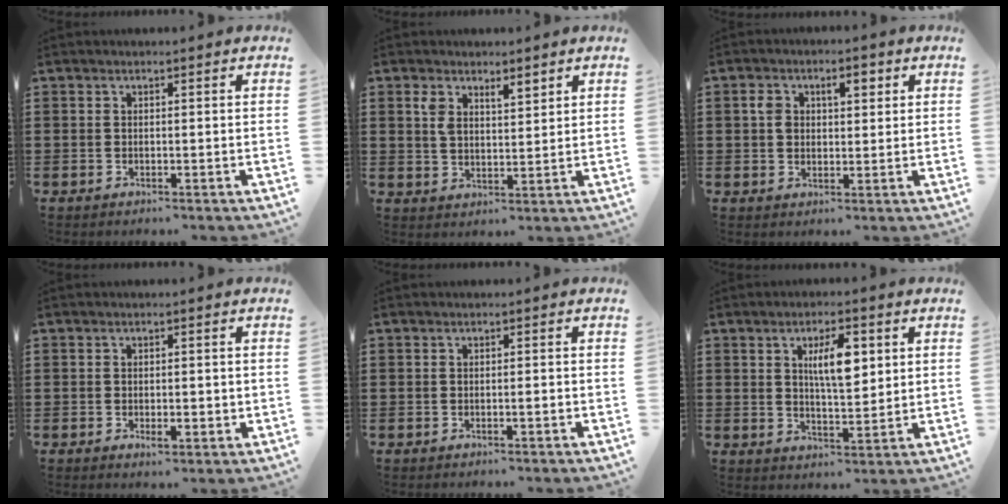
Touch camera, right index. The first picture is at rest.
{"total": 3.6, "force": [2.5, 1.5, 2.1], "torque": [-0.049, 0.006, 0.046]}
{"total": 4.1, "force": [1.1, 2.7, 2.9], "torque": [-0.058, 0.012, 0.013]}
{"total": 2.1, "force": [-0.5, 0.9, 1.8], "torque": [-0.034, 0.001, -0.009]}
{"total": 1.1, "force": [-0.4, 0.2, 1.1], "torque": [-0.018, -0.002, -0.006]}
{"total": 6.7, "force": [2.1, 2.4, 5.9], "torque": [-0.105, 0.002, 0.030]}